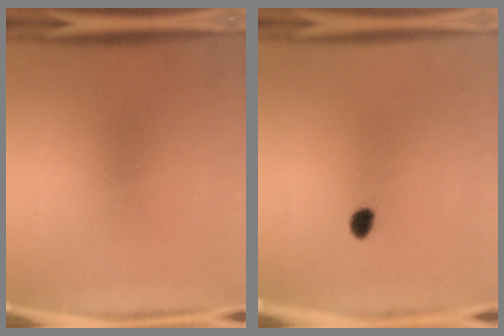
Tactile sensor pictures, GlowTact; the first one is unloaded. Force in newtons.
{"total": 2.0}